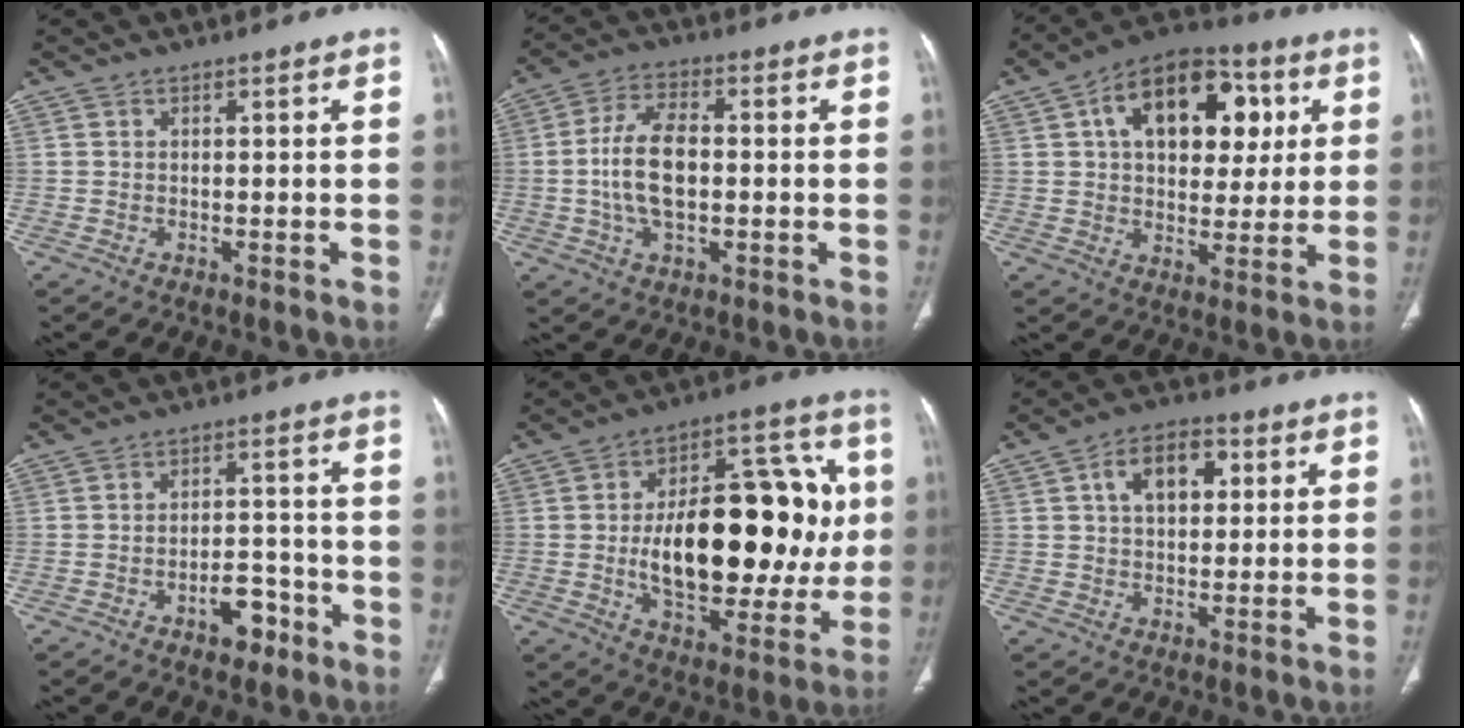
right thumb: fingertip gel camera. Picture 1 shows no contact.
{"total": 10.6, "force": [-0.5, 5.6, 9.0], "torque": [-0.177, 0.012, -0.012]}
{"total": 19.3, "force": [5.6, 12.1, 13.9], "torque": [-0.165, 0.009, 0.080]}
{"total": 6.1, "force": [-3.5, 3.4, 3.6], "torque": [-0.030, 0.035, -0.049]}
{"total": 29.0, "force": [0.4, 14.8, 25.0], "torque": [-0.340, 0.011, 0.015]}
{"total": 8.8, "force": [2.4, 5.6, 6.3], "torque": [-0.084, 0.012, 0.033]}